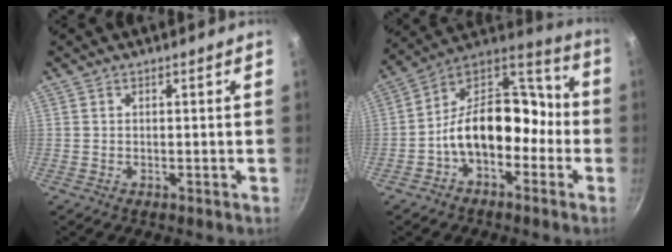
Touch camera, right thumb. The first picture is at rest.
{"total": 17.4, "force": [-3.4, 10.7, 13.2], "torque": [-0.180, 0.068, -0.065]}